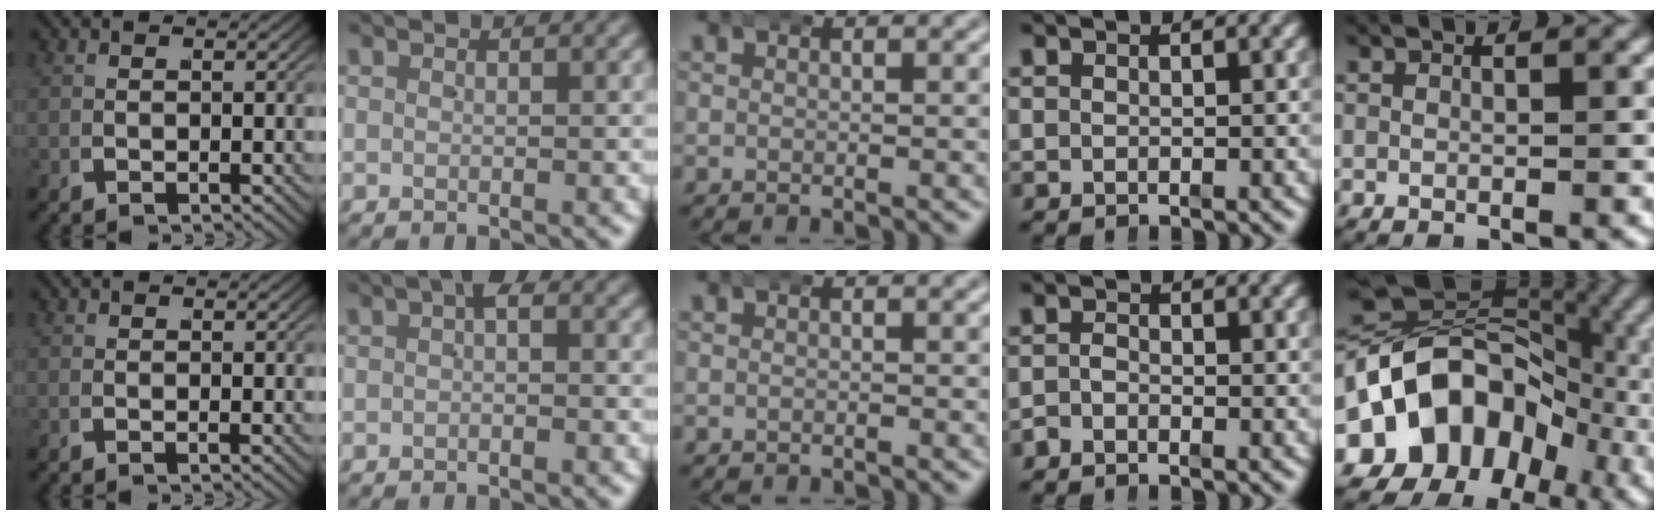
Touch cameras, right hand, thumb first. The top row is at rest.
{"index": {"total": 1.5, "force": [0.0, 0.5, 1.4], "torque": [-0.016, 0.001, -0.001]}, "ring": {"total": 1.4, "force": [-1.2, 0.7, 0.3], "torque": [-0.010, -0.011, -0.020]}, "little": {"total": 22.7, "force": [-3.7, 18.3, 12.9], "torque": [-0.258, -0.051, -0.049]}}